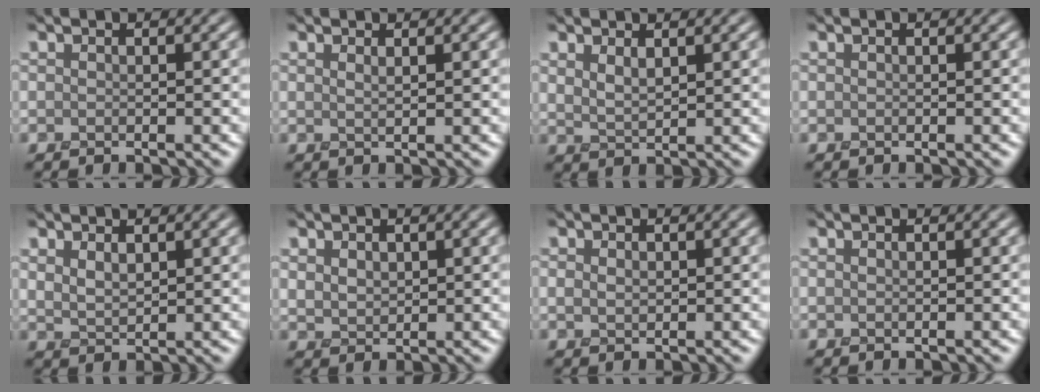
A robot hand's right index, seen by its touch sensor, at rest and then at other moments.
{"total": 0.7, "force": [0.6, -0.2, 0.3], "torque": [-0.013, -0.003, 0.014]}
{"total": 1.8, "force": [1.1, 0.6, 1.2], "torque": [-0.030, -0.005, 0.028]}
{"total": 0.0}
{"total": 2.0, "force": [1.0, 1.1, 1.4], "torque": [-0.036, -0.005, 0.026]}
{"total": 2.1, "force": [0.9, 1.6, 1.1], "torque": [-0.029, 0.000, 0.015]}
{"total": 0.9, "force": [0.3, 0.7, 0.5], "torque": [-0.010, -0.003, 0.008]}
{"total": 0.0}